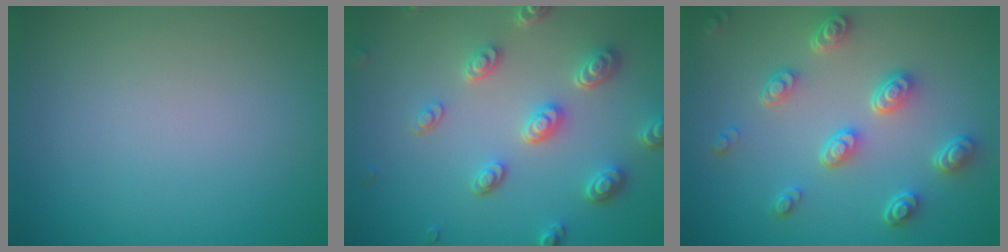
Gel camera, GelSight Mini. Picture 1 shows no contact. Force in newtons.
{"total": 4.6, "press": 3.8, "slide": 2.7}
{"total": 4.9, "press": 3.9, "slide": 3.0}